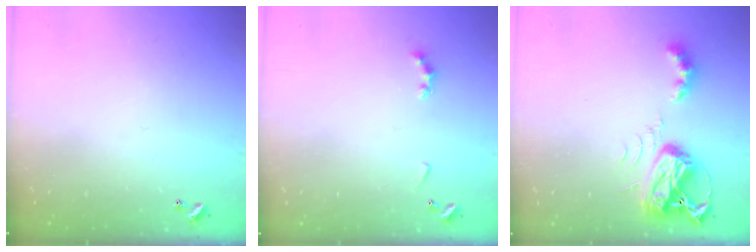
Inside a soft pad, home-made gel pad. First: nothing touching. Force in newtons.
{"total": 2.9, "press": 2.8, "slide": 0.6}
{"total": 7.9, "press": 7.9, "slide": 0.8}